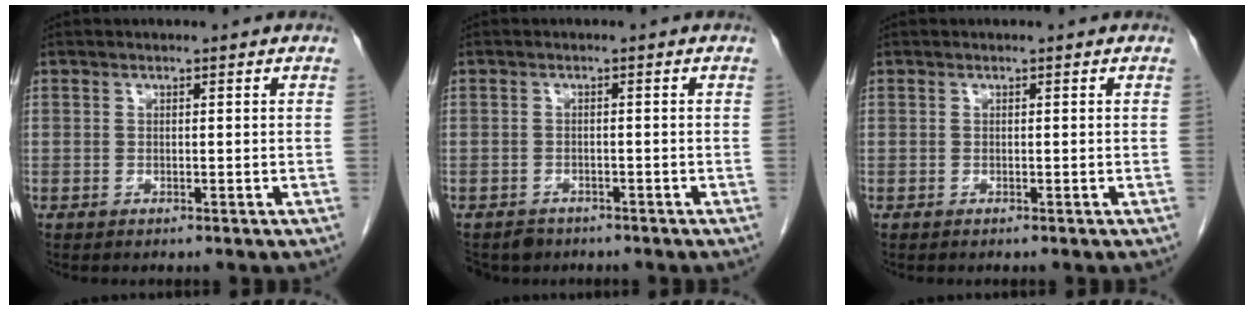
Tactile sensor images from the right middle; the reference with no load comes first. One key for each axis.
{"total": 3.9, "fx": -3.1, "fy": 2.3, "fz": 0.2, "tx": -0.002, "ty": 0.000, "tz": -0.050}
{"total": 0.0}